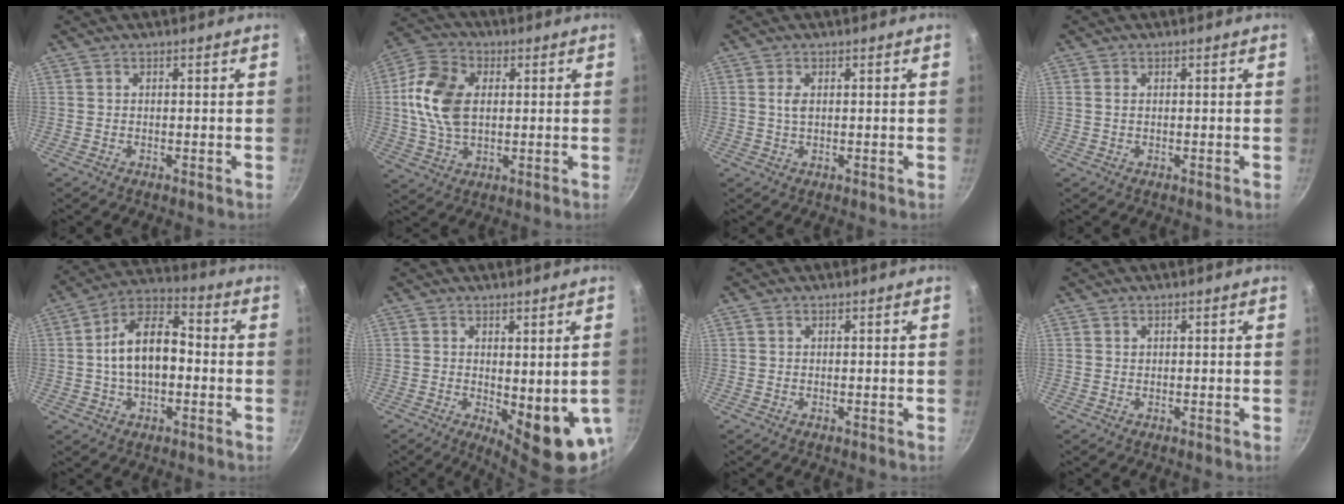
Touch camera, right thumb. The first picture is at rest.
{"total": 13.4, "force": [1.4, 8.9, 10.0], "torque": [-0.175, 0.008, 0.016]}
{"total": 1.8, "force": [0.4, 1.0, 1.5], "torque": [-0.030, 0.001, 0.007]}
{"total": 0.8, "force": [0.1, 0.5, 0.6], "torque": [-0.011, 0.001, 0.001]}
{"total": 13.4, "force": [-0.7, 8.0, 10.7], "torque": [-0.156, 0.041, -0.025]}
{"total": 10.5, "force": [-0.9, 3.9, 9.7], "torque": [-0.108, -0.015, 0.001]}
{"total": 0.0}
{"total": 0.0}